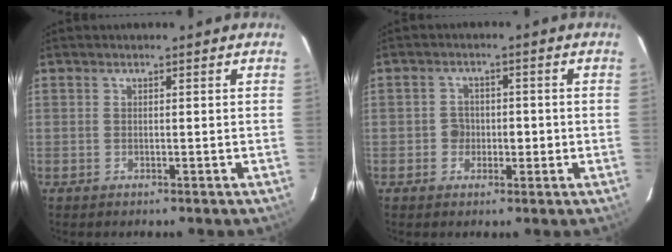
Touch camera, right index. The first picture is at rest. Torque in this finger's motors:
{"motor_torque": [0.46, 0.12, 0.07, 0.04]}